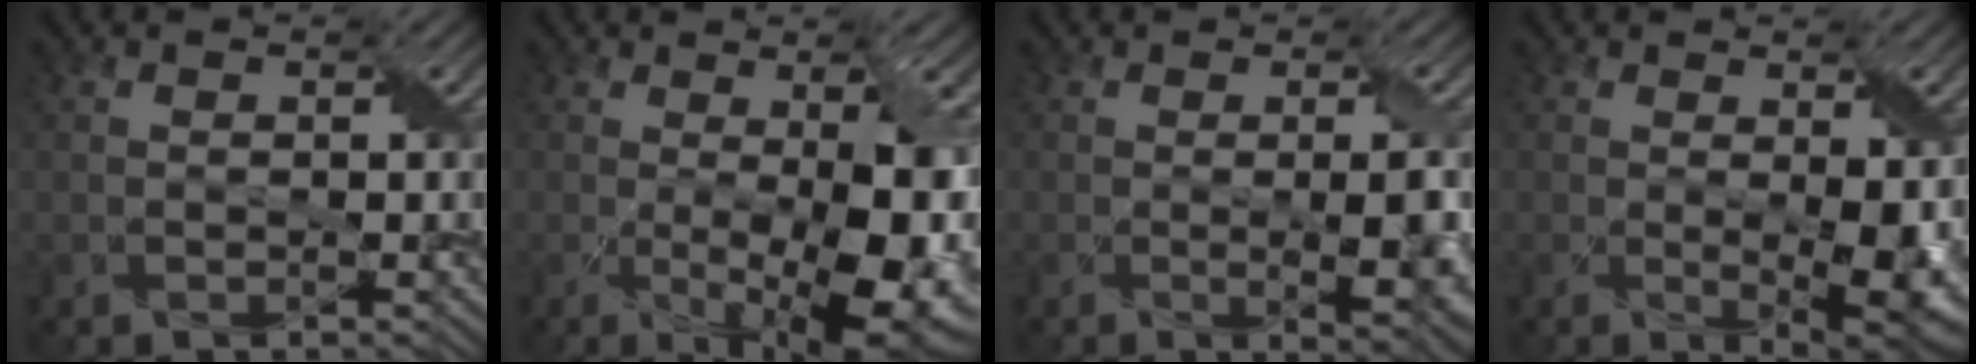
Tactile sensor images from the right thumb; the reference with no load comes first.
{"total": 13.4, "force": [-0.9, 5.5, 12.1], "torque": [-0.186, -0.027, 0.011]}
{"total": 5.5, "force": [-0.5, 1.4, 5.3], "torque": [-0.079, -0.006, 0.001]}
{"total": 6.5, "force": [-0.3, 2.6, 6.0], "torque": [-0.103, -0.022, 0.011]}